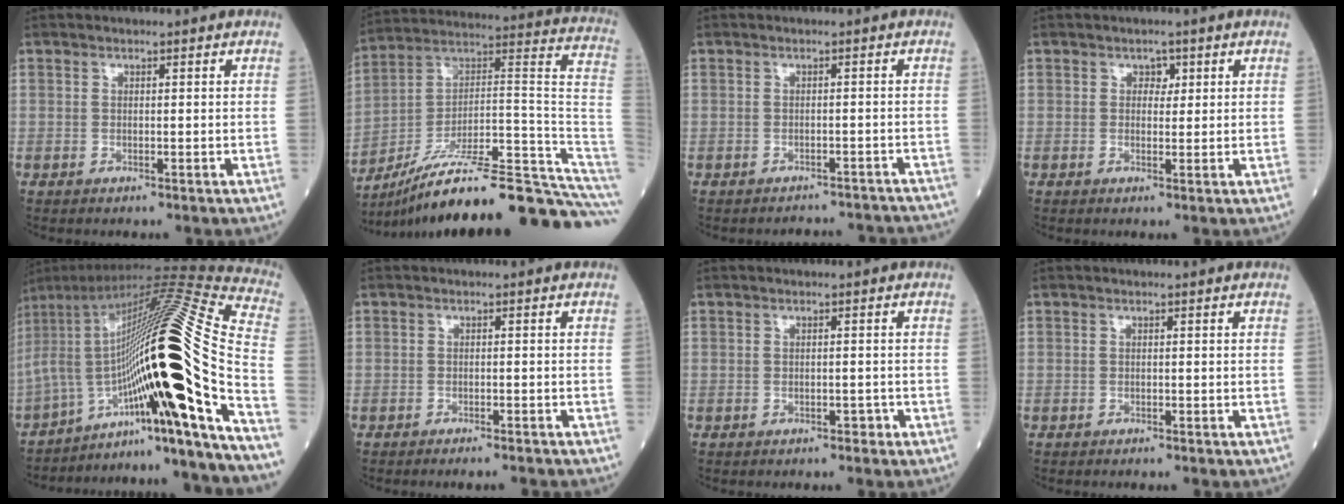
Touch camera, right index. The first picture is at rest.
{"total": 28.3, "force": [-23.0, 0.9, 16.5], "torque": [-0.138, 0.037, -0.346]}
{"total": 7.2, "force": [-7.0, 1.5, 0.5], "torque": [0.003, 0.010, -0.069]}
{"total": 1.7, "force": [0.7, 1.2, 0.9], "torque": [-0.004, 0.001, 0.008]}
{"total": 28.7, "force": [-11.6, -0.5, 26.2], "torque": [-0.399, 0.027, -0.192]}
{"total": 3.1, "force": [-2.8, 0.2, 1.2], "torque": [-0.011, -0.004, -0.037]}
{"total": 1.0, "force": [-0.5, 0.5, 0.7], "torque": [-0.010, 0.000, -0.005]}
{"total": 0.0}